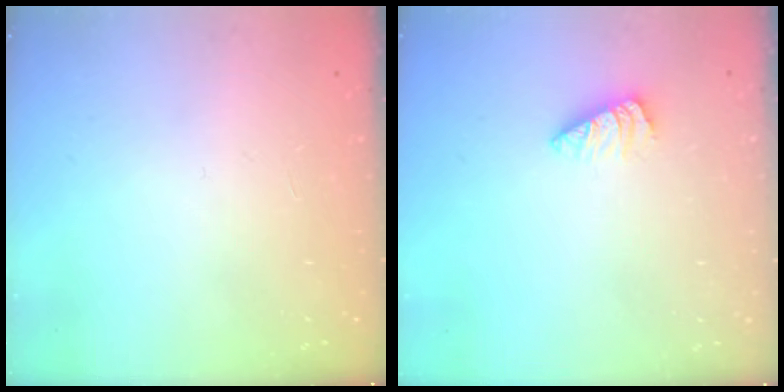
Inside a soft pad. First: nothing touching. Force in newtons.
{"total": 1.3, "press": 1.3, "slide": 0.2}